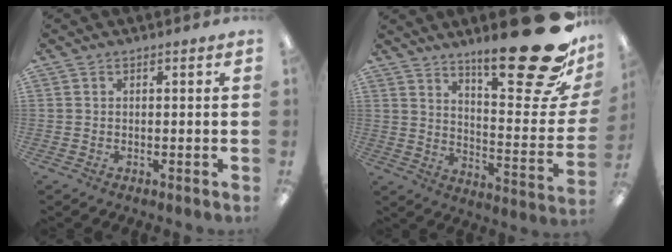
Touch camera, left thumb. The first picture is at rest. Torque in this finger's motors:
{"motor_torque": [2.27, 1.31, 1.30, -1.47, 0.07]}